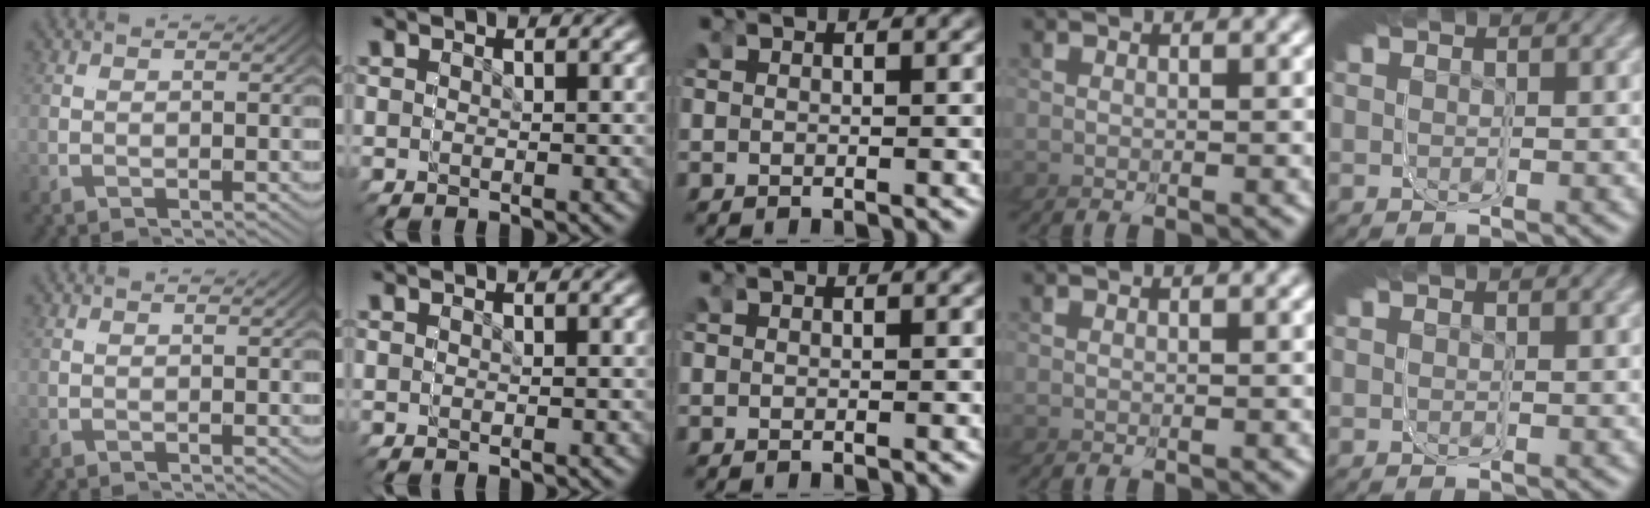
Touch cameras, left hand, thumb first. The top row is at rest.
{}